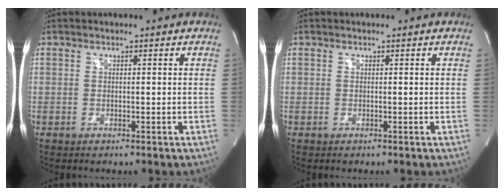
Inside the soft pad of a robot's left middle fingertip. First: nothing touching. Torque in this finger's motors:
{"motor_torque": [0.01, 0.07, 0.00, 0.00]}